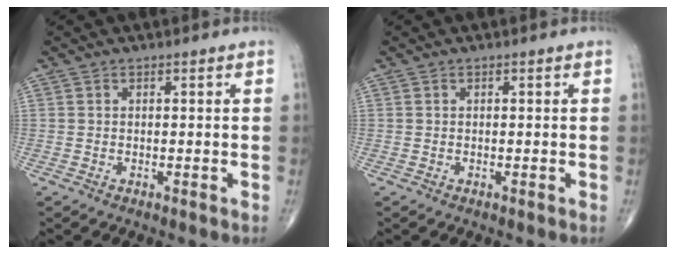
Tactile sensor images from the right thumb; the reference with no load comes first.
{"total": 0.0}